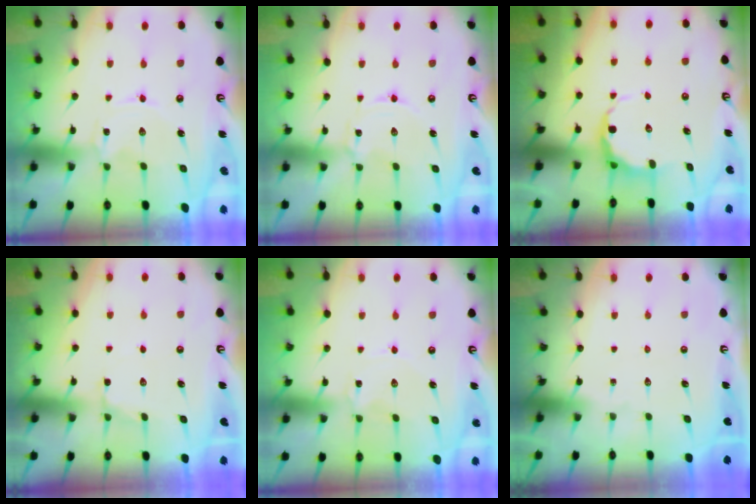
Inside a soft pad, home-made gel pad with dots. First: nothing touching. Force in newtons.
{"total": 0.9, "press": 0.9, "slide": 0.2}
{"total": 7.7, "press": 7.5, "slide": 1.6}
{"total": 2.9, "press": 2.5, "slide": 1.5}
{"total": 2.0, "press": 2.0, "slide": 0.2}
{"total": 0.0}